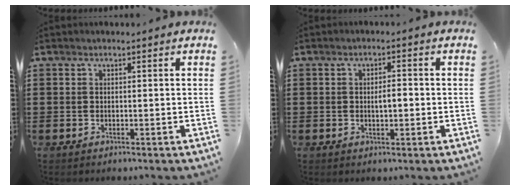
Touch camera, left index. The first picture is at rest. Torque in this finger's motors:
{"motor_torque": [0.07, 0.01, 0.05, 0.06]}